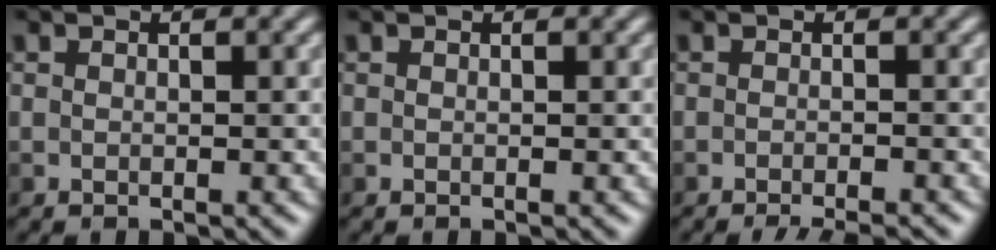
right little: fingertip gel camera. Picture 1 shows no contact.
{"total": 0.0}
{"total": 3.1, "force": [-2.3, 0.5, 2.0], "torque": [-0.025, 0.000, -0.036]}